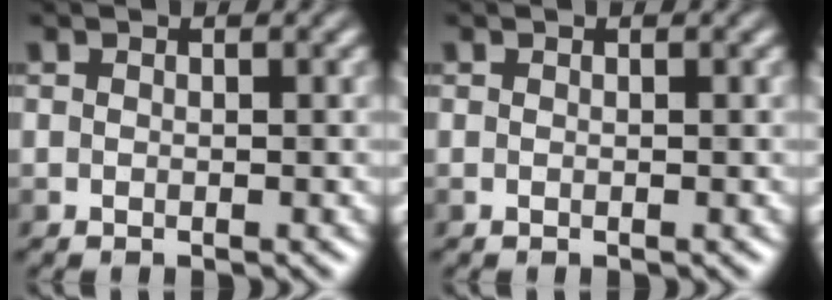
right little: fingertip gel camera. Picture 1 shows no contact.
{"total": 0.0}